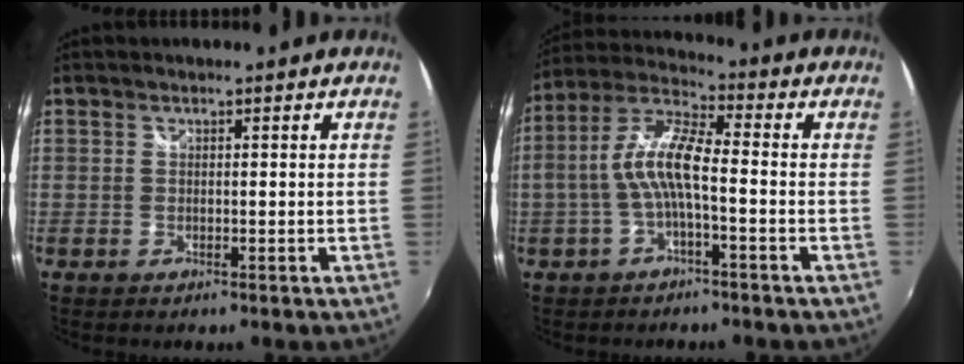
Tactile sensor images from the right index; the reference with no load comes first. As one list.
[{"total": 8.9, "force": [-1.8, 2.1, 8.5], "torque": [-0.189, 0.015, -0.033]}]